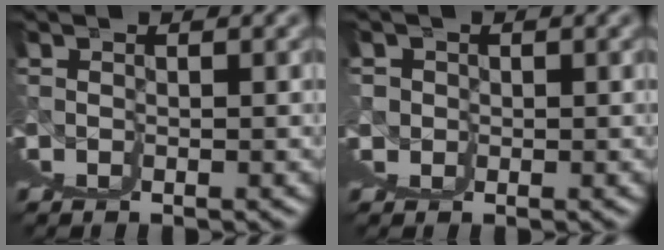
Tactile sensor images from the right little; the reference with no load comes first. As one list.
[{"total": 1.1, "force": [0.9, 0.5, 0.3], "torque": [-0.002, -0.004, 0.015]}]